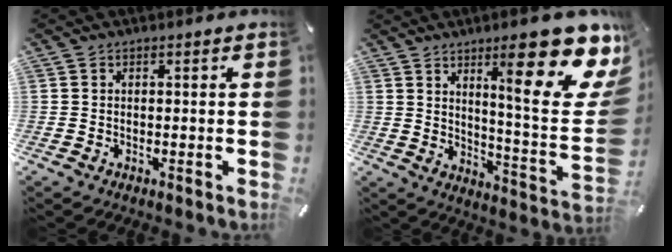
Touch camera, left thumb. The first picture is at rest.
{"total": 23.2, "force": [13.0, 5.9, 18.3], "torque": [-0.252, -0.092, 0.199]}